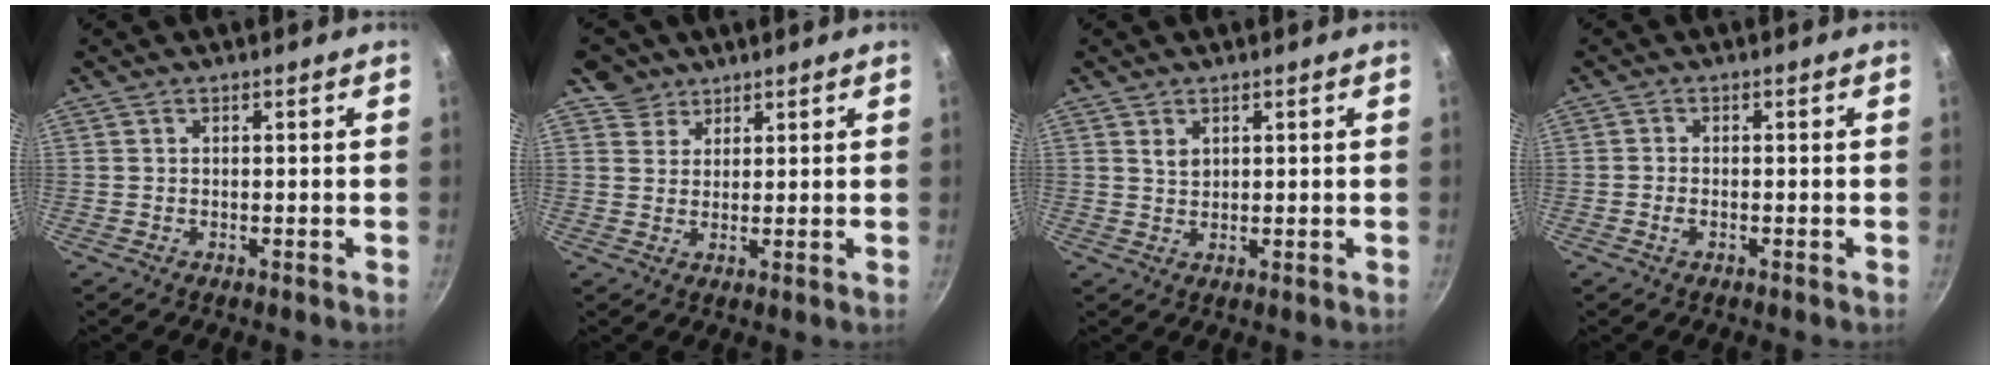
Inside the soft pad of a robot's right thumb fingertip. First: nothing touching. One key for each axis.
{"total": 4.1, "fx": 2.7, "fy": 3.1, "fz": -0.1, "tx": 0.036, "ty": -0.004, "tz": 0.039}
{"total": 2.1, "fx": 1.0, "fy": 1.4, "fz": 1.3, "tx": -0.018, "ty": -0.005, "tz": 0.021}
{"total": 1.8, "fx": -0.8, "fy": 1.0, "fz": 1.2, "tx": -0.031, "ty": 0.008, "tz": -0.018}